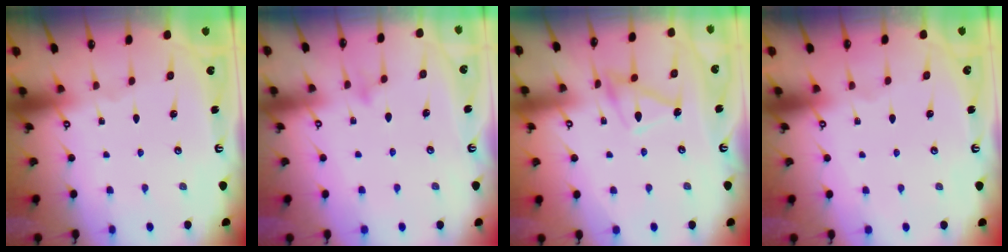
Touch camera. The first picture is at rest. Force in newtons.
{"total": 7.5, "press": 7.5, "slide": 0.6}
{"total": 11.4, "press": 11.4, "slide": 0.7}
{"total": 3.7, "press": 3.7, "slide": 0.1}